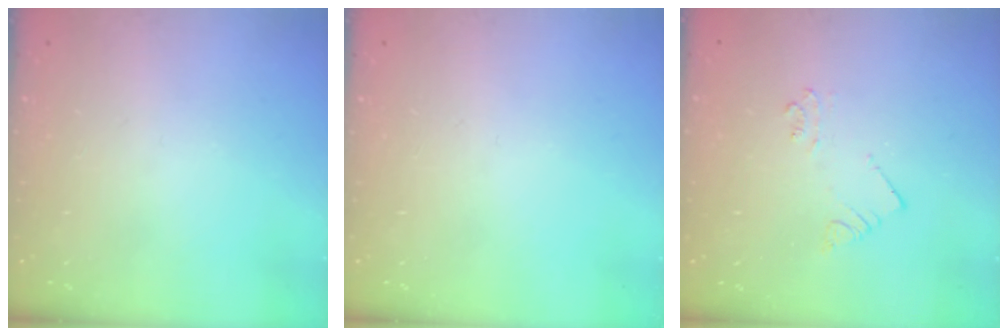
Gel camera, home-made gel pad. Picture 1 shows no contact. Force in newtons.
{"total": 0.0}
{"total": 2.5, "press": 2.5, "slide": 0.2}